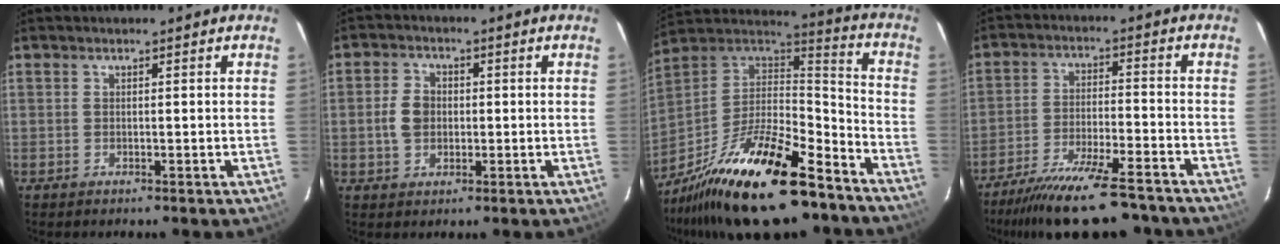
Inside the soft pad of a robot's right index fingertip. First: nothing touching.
{"total": 5.0, "force": [-0.4, 4.0, 3.0], "torque": [-0.064, 0.012, -0.004]}
{"total": 26.0, "force": [-17.5, 7.9, 17.6], "torque": [-0.333, -0.028, -0.286]}
{"total": 17.8, "force": [-15.3, 3.1, 8.5], "torque": [-0.172, -0.026, -0.236]}